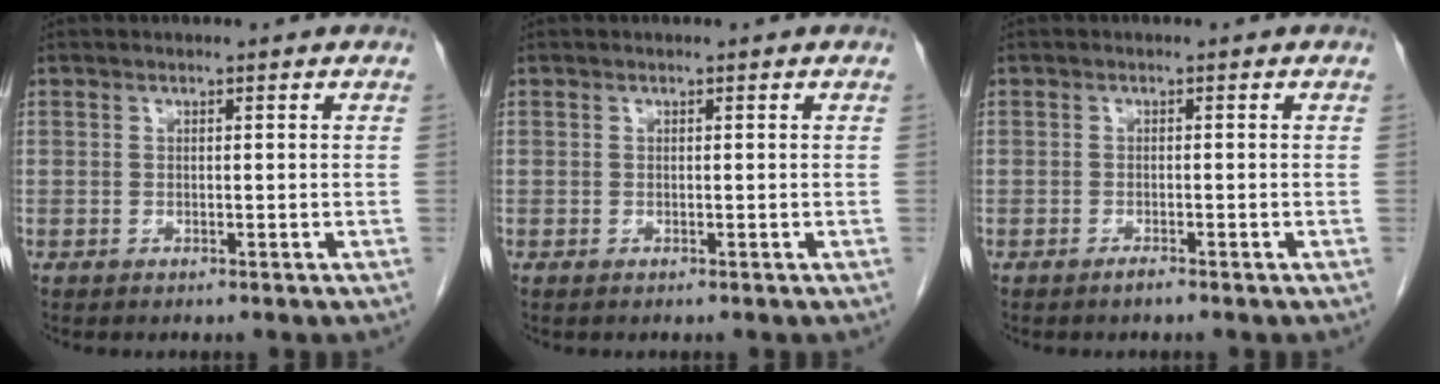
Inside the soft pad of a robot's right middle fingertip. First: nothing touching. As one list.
[{"total": 0.0}, {"total": 0.9, "force": [-0.8, -0.1, 0.4], "torque": [-0.013, -0.002, -0.013]}]